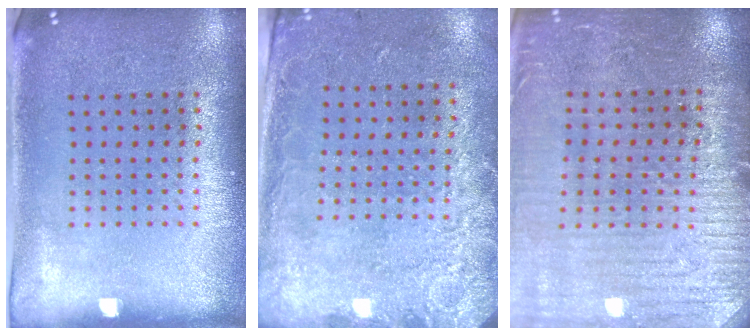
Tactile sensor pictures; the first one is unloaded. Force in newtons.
{"total": 2.6, "press": 1.9, "slide": 1.8}
{"total": 3.1, "press": 3.1, "slide": 0.4}